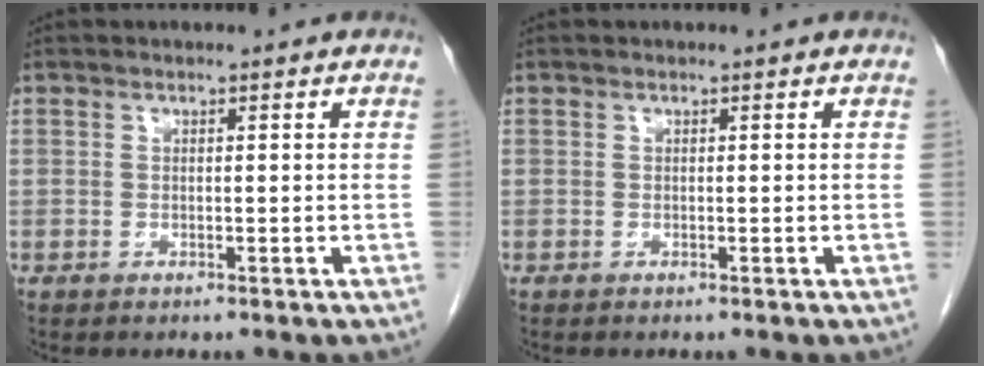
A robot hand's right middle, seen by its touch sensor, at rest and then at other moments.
{"total": 0.0}